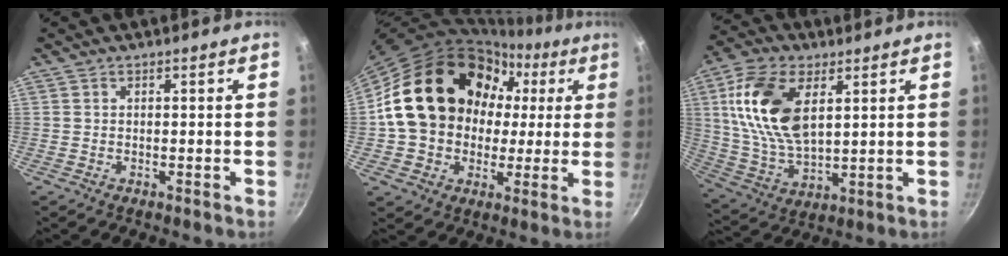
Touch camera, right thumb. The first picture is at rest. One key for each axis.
{"total": 22.3, "fx": 3.3, "fy": 18.1, "fz": 12.7, "tx": -0.181, "ty": 0.039, "tz": 0.059}
{"total": 17.4, "fx": 5.2, "fy": 9.6, "fz": 13.6, "tx": -0.250, "ty": -0.009, "tz": 0.107}